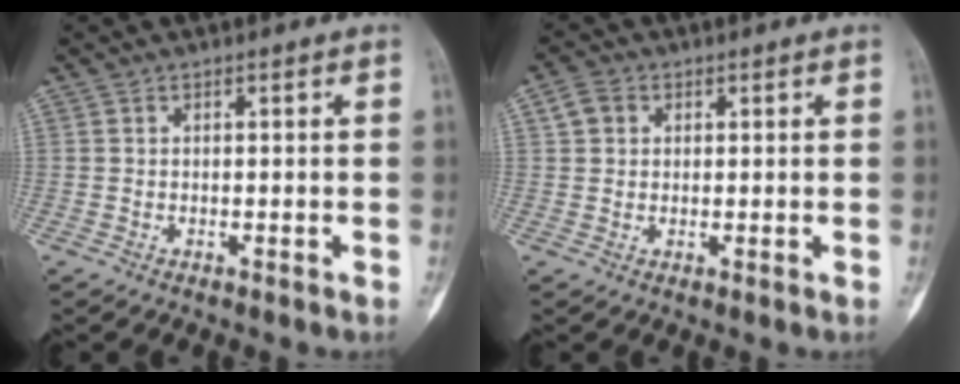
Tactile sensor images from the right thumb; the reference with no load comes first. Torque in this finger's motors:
{"motor_torque": [-0.60, 0.65, 0.16, -0.14, 0.06]}